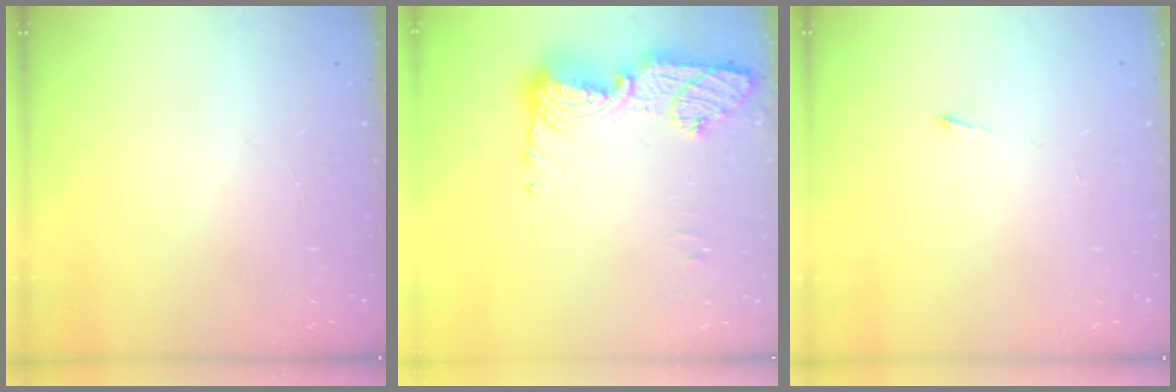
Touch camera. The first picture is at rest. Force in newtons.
{"total": 13.4, "press": 13.4, "slide": 1.3}
{"total": 2.6, "press": 2.5, "slide": 0.3}